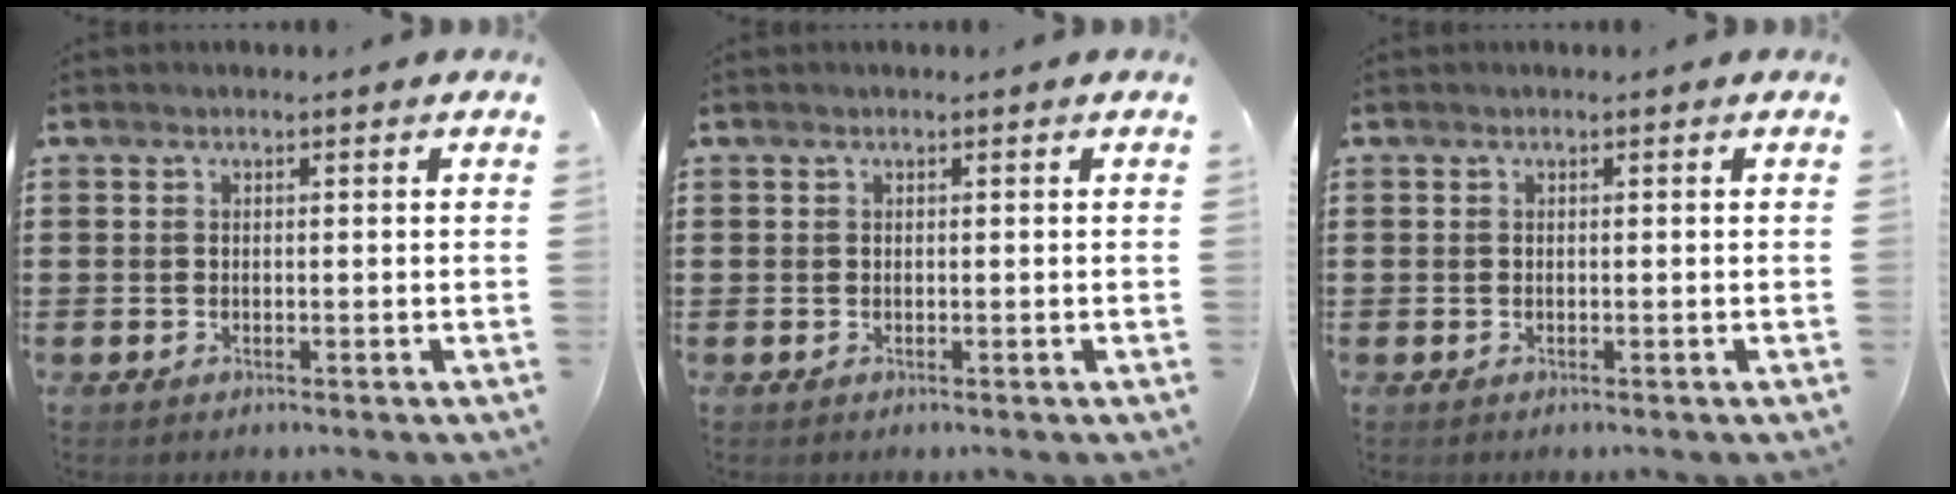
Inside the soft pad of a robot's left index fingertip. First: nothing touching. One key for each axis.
{"total": 0.0}
{"total": 0.0}